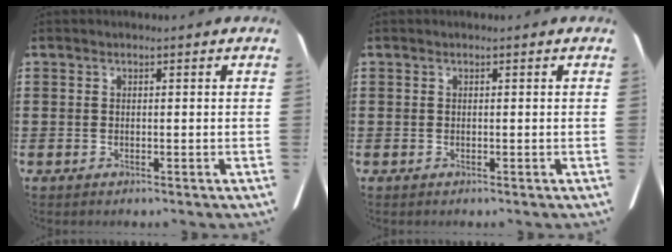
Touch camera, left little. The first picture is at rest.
{"total": 0.0}